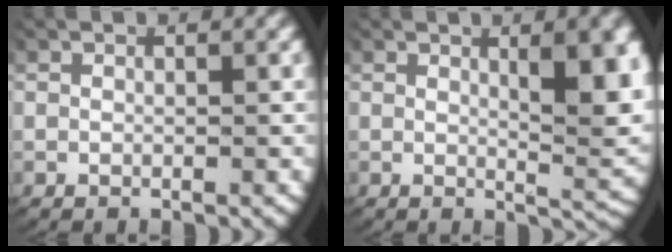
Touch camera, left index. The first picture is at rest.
{"total": 5.4, "force": [1.2, 1.5, 5.0], "torque": [-0.068, -0.018, 0.027]}